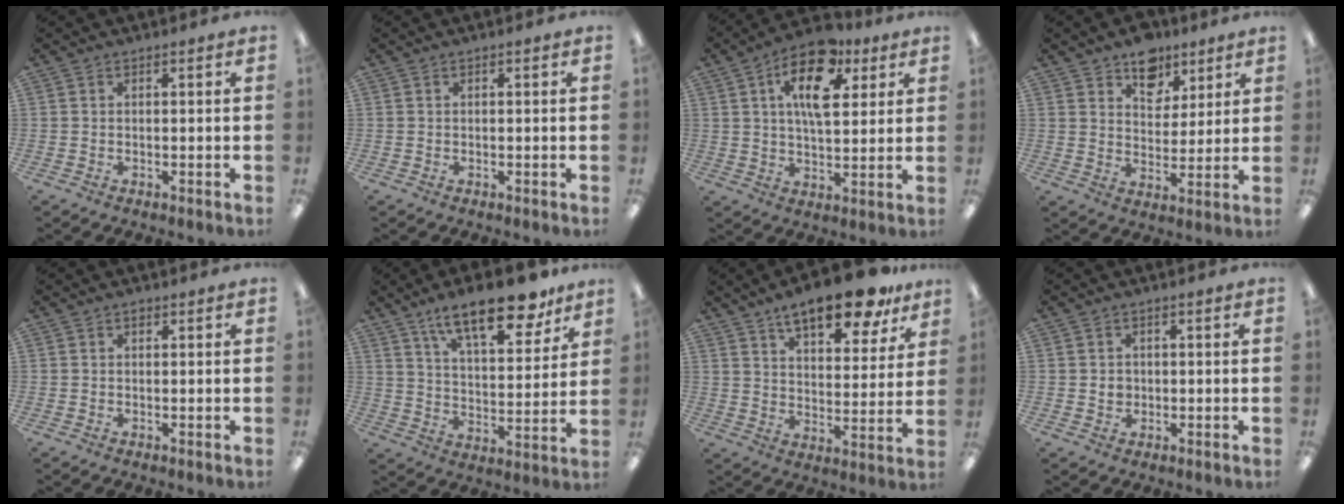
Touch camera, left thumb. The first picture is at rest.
{"total": 0.0}
{"total": 15.3, "force": [7.0, 8.1, 11.0], "torque": [-0.165, -0.013, 0.119]}
{"total": 9.7, "force": [6.9, 6.3, 2.5], "torque": [-0.027, -0.042, 0.126]}
{"total": 0.8, "force": [0.5, 0.5, 0.5], "torque": [-0.011, 0.004, 0.008]}
{"total": 18.4, "force": [12.7, 7.0, 11.4], "torque": [-0.166, -0.070, 0.209]}
{"total": 15.3, "force": [11.6, 5.2, 8.4], "torque": [-0.124, -0.063, 0.196]}
{"total": 2.1, "force": [0.0, 1.9, 0.9], "torque": [-0.018, 0.006, -0.002]}